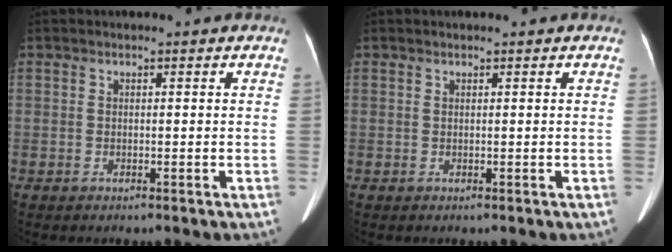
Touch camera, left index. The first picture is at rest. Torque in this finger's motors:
{"motor_torque": [0.09, 0.07, -0.08, -0.01]}